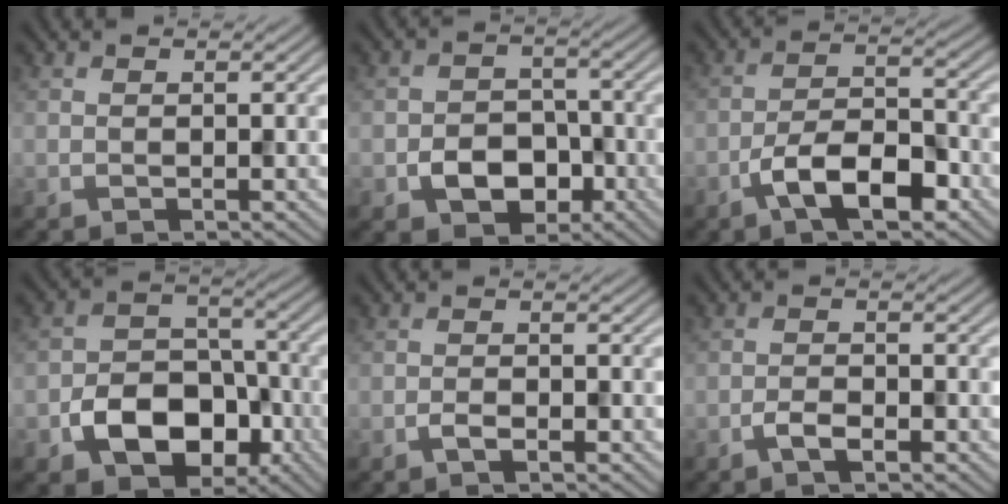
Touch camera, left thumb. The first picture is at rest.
{"total": 5.7, "force": [-2.3, 4.2, 3.0], "torque": [-0.050, -0.005, -0.044]}
{"total": 7.5, "force": [-4.0, 3.0, 5.6], "torque": [-0.099, 0.010, -0.082]}
{"total": 9.7, "force": [-3.9, 6.8, 5.6], "torque": [-0.097, -0.016, -0.070]}
{"total": 1.3, "force": [-0.8, 0.4, 0.9], "torque": [-0.019, 0.001, -0.017]}
{"total": 2.2, "force": [-1.4, 0.8, 1.5], "torque": [-0.029, 0.002, -0.029]}